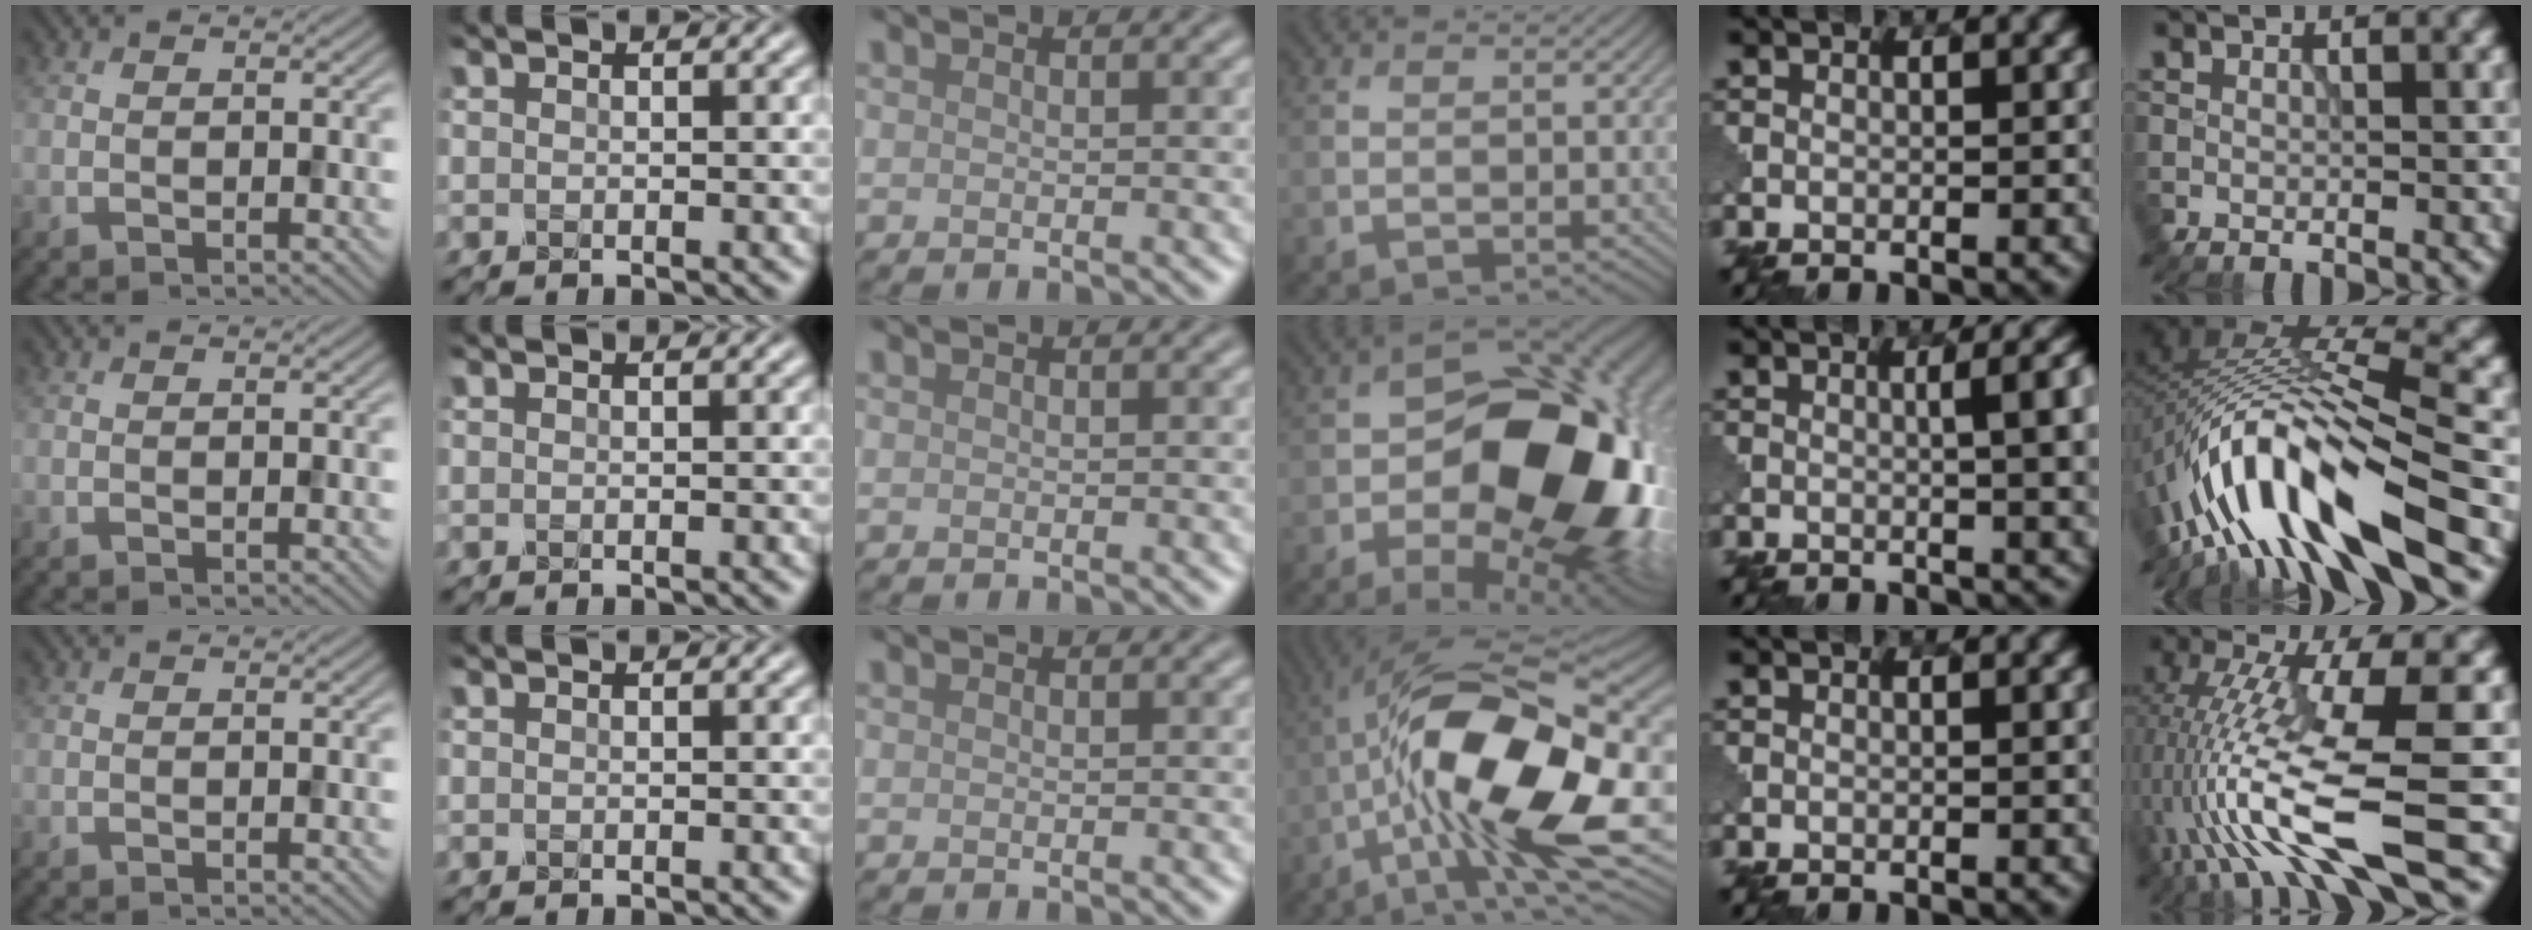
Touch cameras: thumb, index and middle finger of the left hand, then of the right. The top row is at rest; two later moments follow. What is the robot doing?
{"motion": "shake", "object": "medicine bottle"}